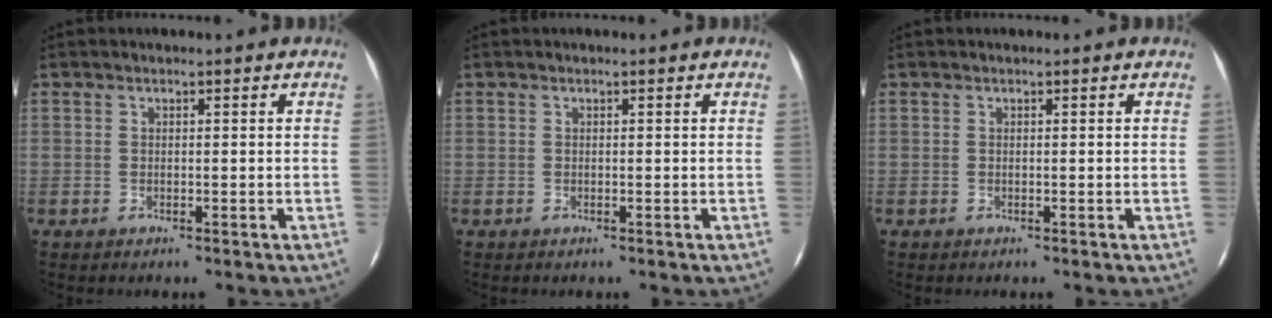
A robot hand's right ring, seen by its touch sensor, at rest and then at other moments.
{"total": 0.0}
{"total": 0.0}